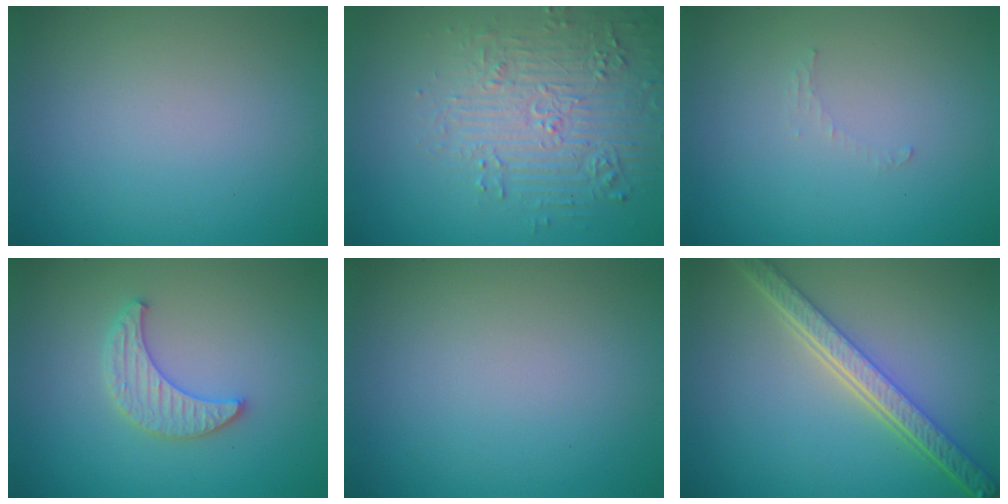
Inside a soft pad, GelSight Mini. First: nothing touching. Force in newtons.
{"total": 4.6, "press": 4.4, "slide": 1.4}
{"total": 0.7, "press": 0.7, "slide": 0.1}
{"total": 2.9, "press": 2.9, "slide": 0.7}
{"total": 0.0}
{"total": 5.7, "press": 4.4, "slide": 3.7}